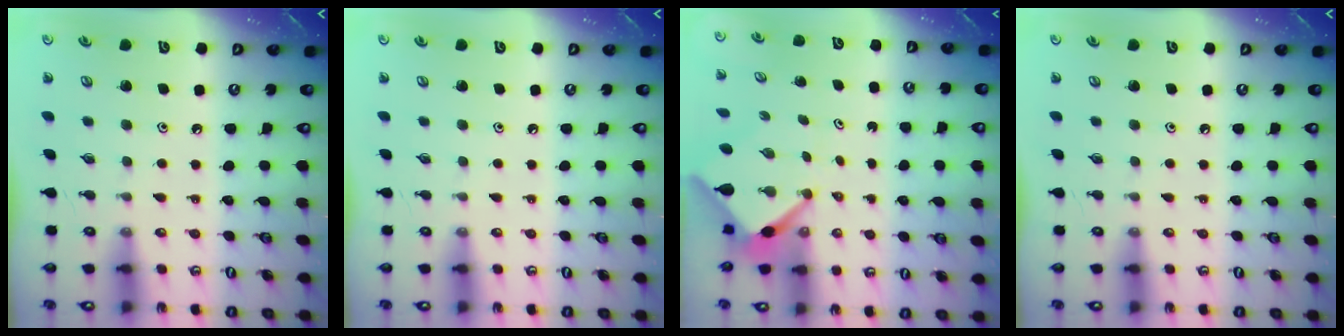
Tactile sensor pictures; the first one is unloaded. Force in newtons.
{"total": 0.0}
{"total": 5.0, "press": 5.0, "slide": 0.6}
{"total": 0.0}